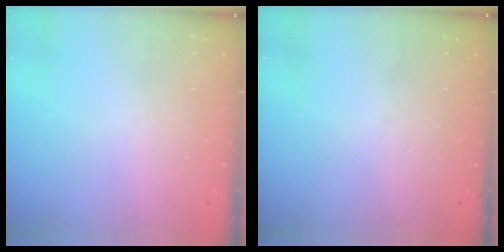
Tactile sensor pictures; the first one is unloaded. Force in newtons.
{"total": 0.0}